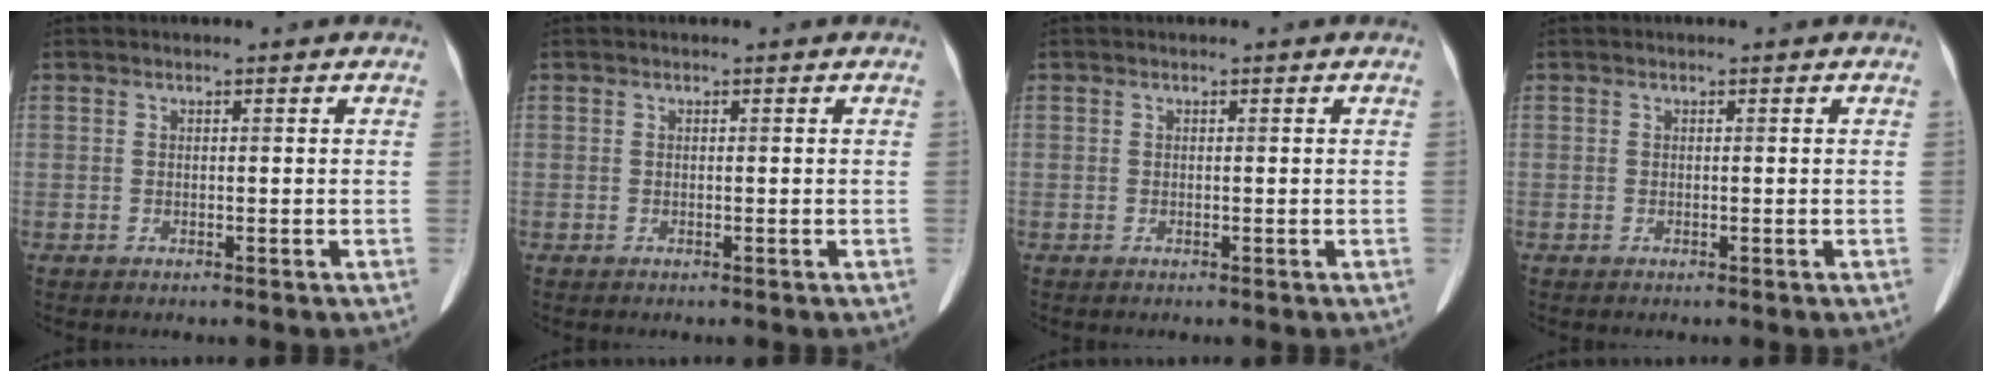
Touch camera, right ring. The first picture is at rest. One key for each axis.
{"total": 0.0}
{"total": 0.0}
{"total": 0.0}